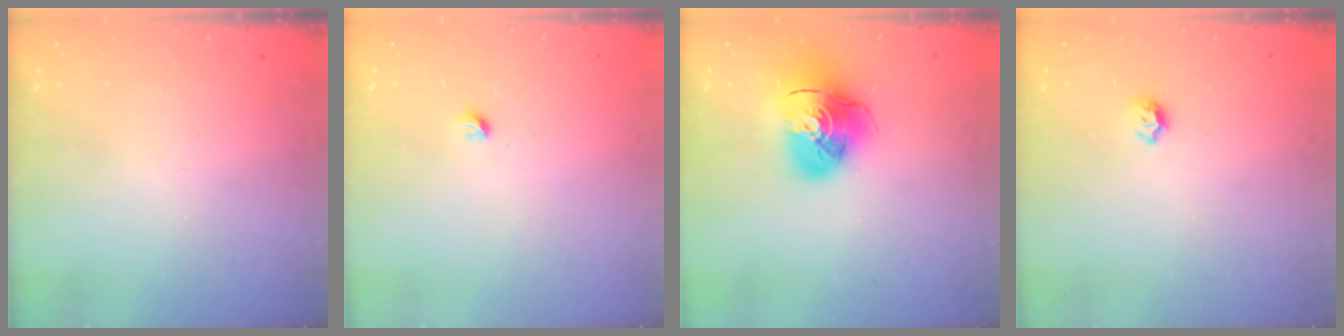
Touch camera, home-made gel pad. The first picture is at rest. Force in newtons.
{"total": 3.2, "press": 3.1, "slide": 0.5}
{"total": 16.1, "press": 16.0, "slide": 2.1}
{"total": 5.5, "press": 5.4, "slide": 0.7}